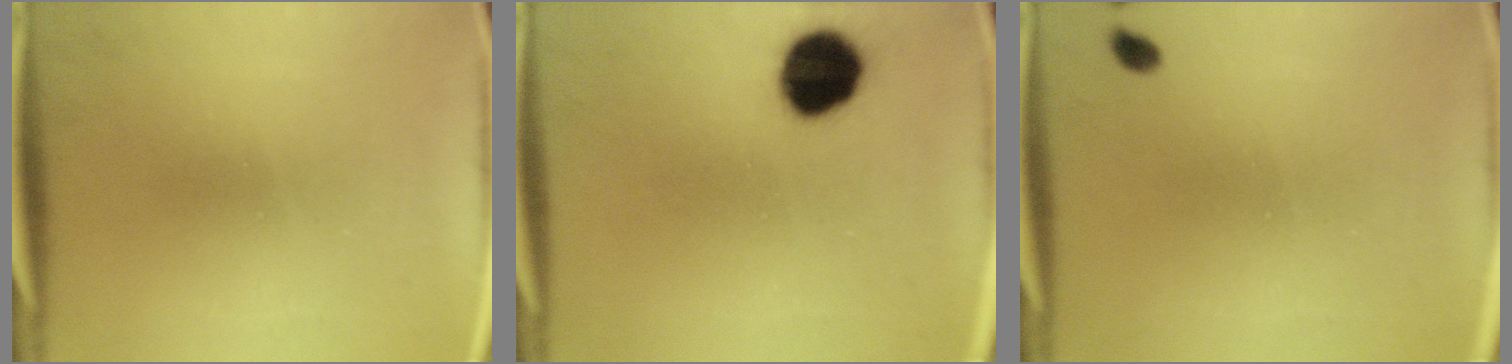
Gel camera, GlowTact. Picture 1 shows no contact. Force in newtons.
{"total": 11.7}
{"total": 1.3}